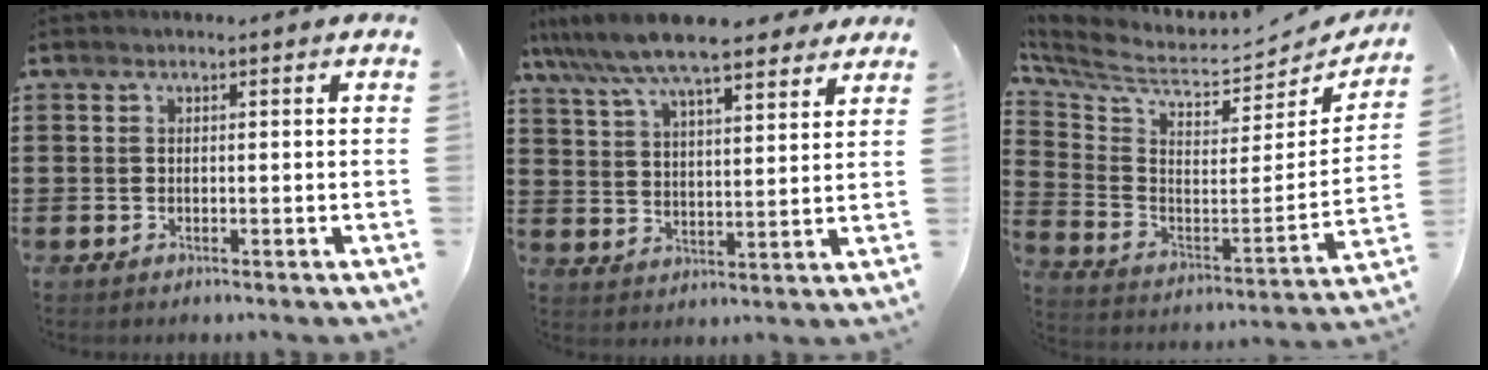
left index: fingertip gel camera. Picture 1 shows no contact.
{"total": 9.8, "force": [8.4, 1.5, 4.9], "torque": [-0.125, -0.028, 0.147]}
{"total": 4.5, "force": [3.8, 1.3, 2.0], "torque": [-0.065, -0.051, 0.061]}